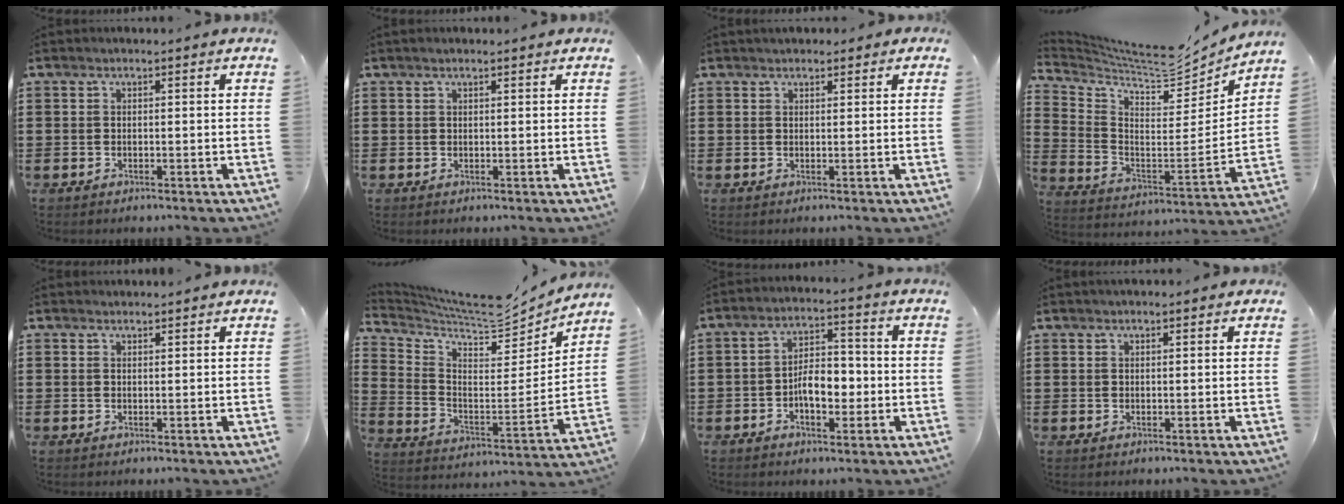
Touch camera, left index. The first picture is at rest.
{"total": 0.9, "force": [0.7, 0.2, 0.6], "torque": [-0.012, 0.002, 0.012]}
{"total": 1.5, "force": [1.3, 0.7, 0.4], "torque": [-0.011, 0.007, 0.025]}
{"total": 6.4, "force": [5.9, 1.2, 2.0], "torque": [-0.074, -0.055, 0.098]}
{"total": 0.9, "force": [0.8, 0.2, 0.0], "torque": [-0.001, 0.000, 0.018]}
{"total": 7.1, "force": [6.5, 1.4, 2.3], "torque": [-0.081, -0.054, 0.110]}
{"total": 5.7, "force": [-1.5, 2.9, 4.6], "torque": [-0.067, 0.004, -0.032]}
{"total": 0.9, "force": [0.7, 0.2, 0.5], "torque": [-0.010, 0.003, 0.012]}